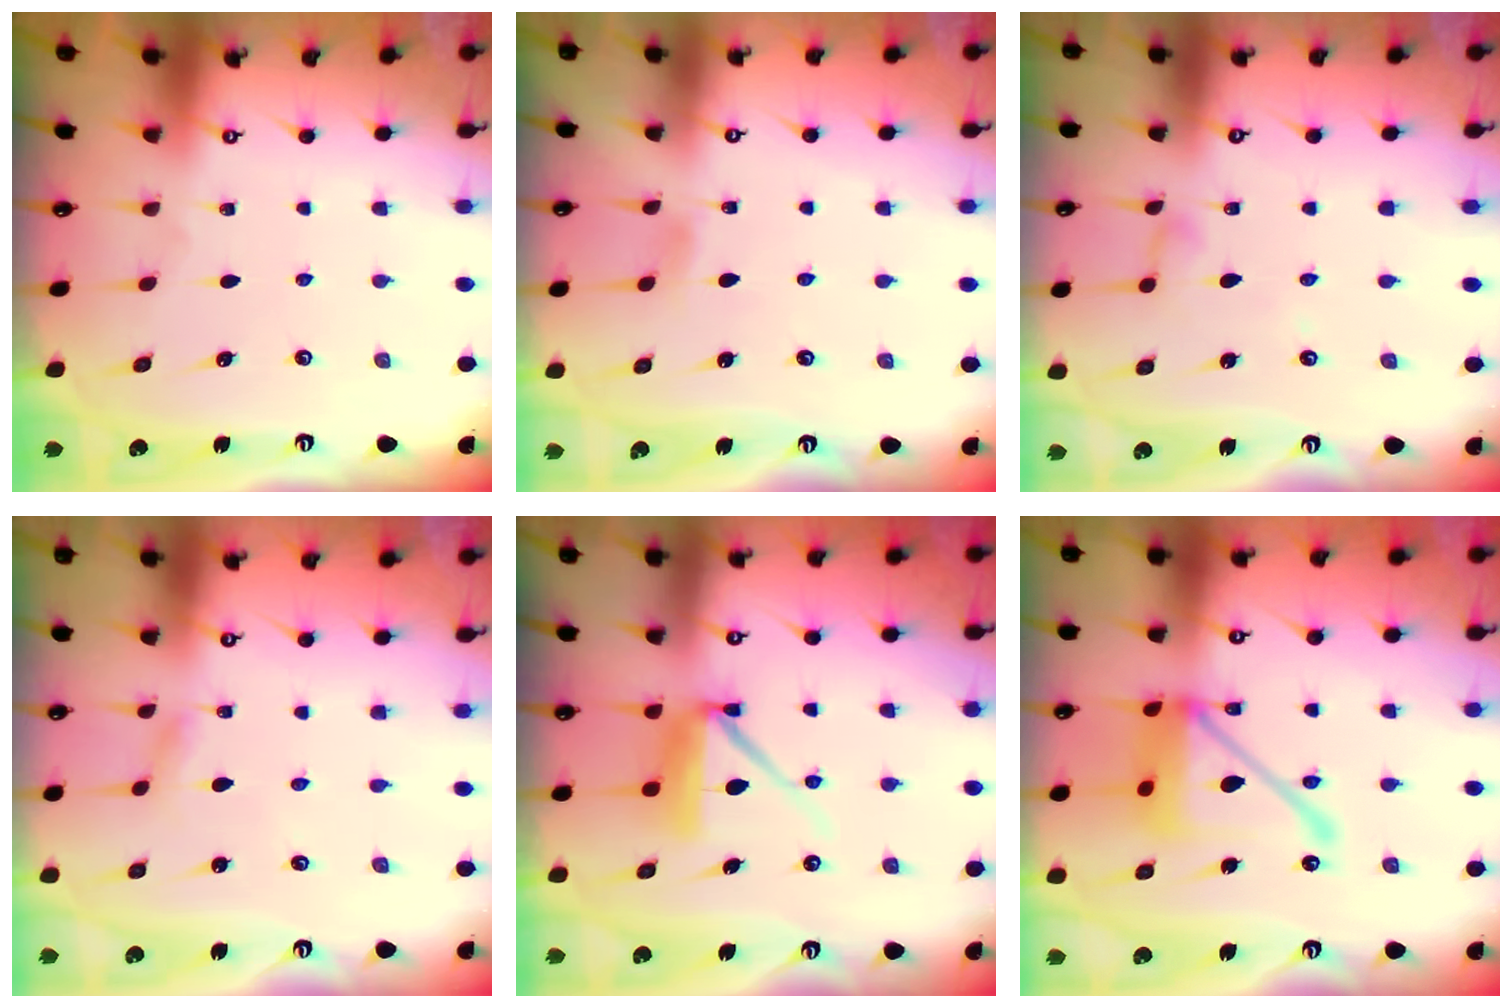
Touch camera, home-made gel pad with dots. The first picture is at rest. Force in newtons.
{"total": 3.6, "press": 3.6, "slide": 0.4}
{"total": 3.6, "press": 3.5, "slide": 0.3}
{"total": 2.3, "press": 2.3, "slide": 0.2}
{"total": 9.5, "press": 9.4, "slide": 0.5}
{"total": 17.9, "press": 17.8, "slide": 1.7}